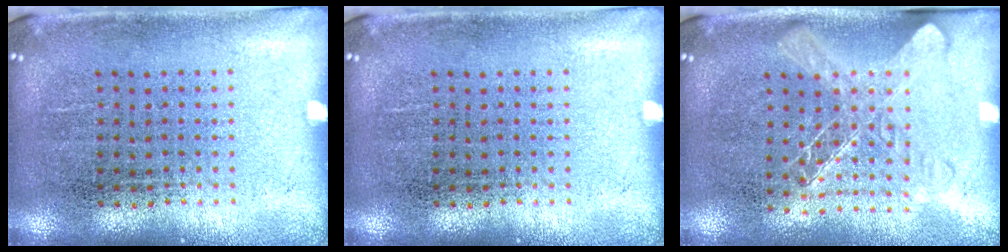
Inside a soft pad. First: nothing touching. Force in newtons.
{"total": 0.0}
{"total": 1.5, "press": 1.3, "slide": 0.6}